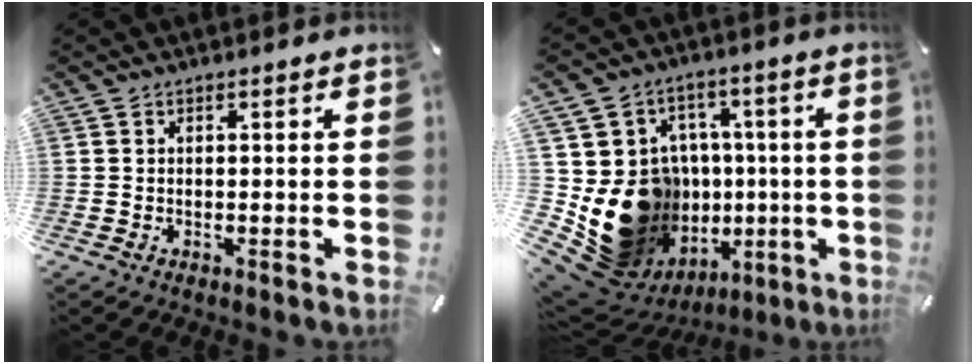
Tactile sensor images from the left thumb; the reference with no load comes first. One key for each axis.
{"total": 20.1, "fx": -2.2, "fy": 17.6, "fz": 9.4, "tx": -0.150, "ty": -0.010, "tz": 0.020}